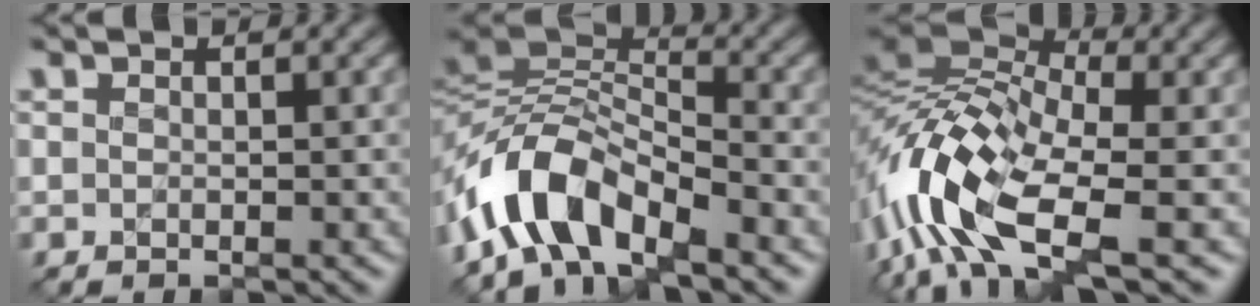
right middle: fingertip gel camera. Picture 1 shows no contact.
{"total": 7.4, "force": [-4.7, 3.4, 4.7], "torque": [-0.080, 0.011, -0.098]}
{"total": 12.8, "force": [-3.6, 6.1, 10.6], "torque": [-0.231, 0.014, -0.079]}